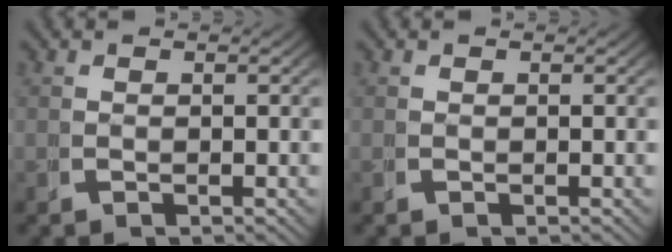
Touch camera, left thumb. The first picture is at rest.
{"total": 0.0}